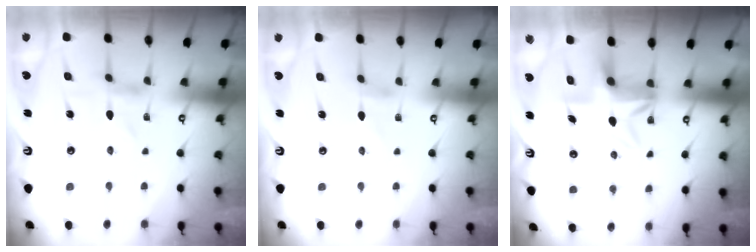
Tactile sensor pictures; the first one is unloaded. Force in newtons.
{"total": 1.1, "press": 1.1, "slide": 0.1}
{"total": 5.2, "press": 5.1, "slide": 0.7}